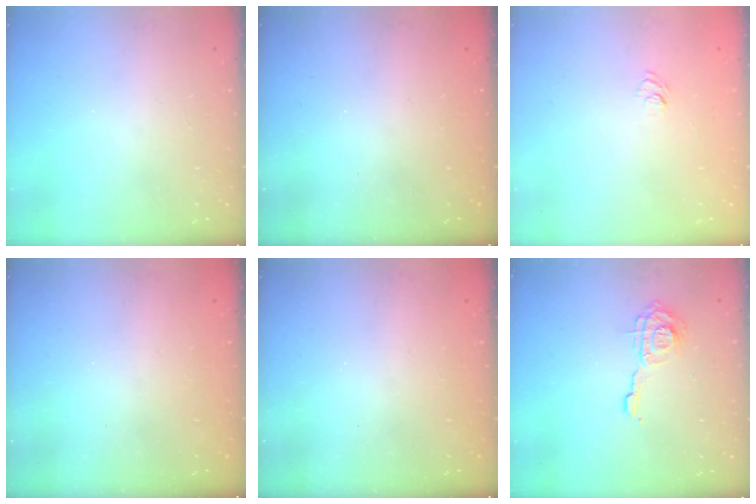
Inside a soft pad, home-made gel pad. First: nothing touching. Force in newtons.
{"total": 2.3, "press": 2.2, "slide": 0.8}
{"total": 6.0, "press": 5.9, "slide": 1.3}
{"total": 2.4, "press": 2.3, "slide": 0.8}
{"total": 2.4, "press": 2.3, "slide": 0.8}
{"total": 10.2, "press": 10.2, "slide": 0.8}